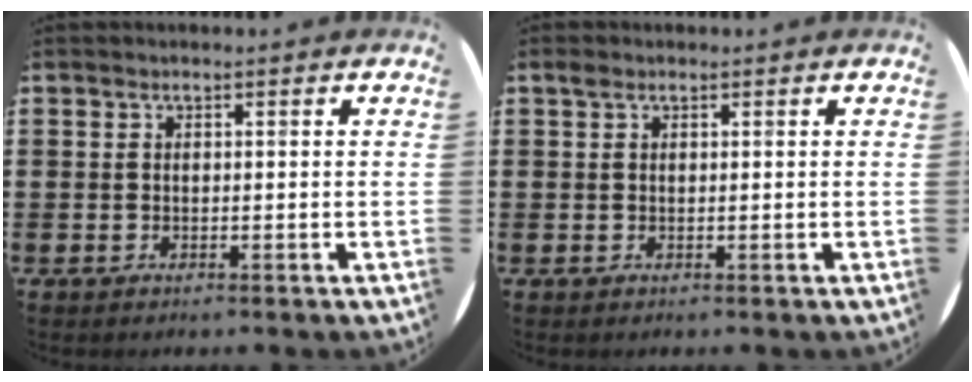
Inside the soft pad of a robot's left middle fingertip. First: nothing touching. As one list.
[{"total": 0.7, "force": [0.5, 0.5, 0.1], "torque": [0.005, 0.001, 0.007]}]